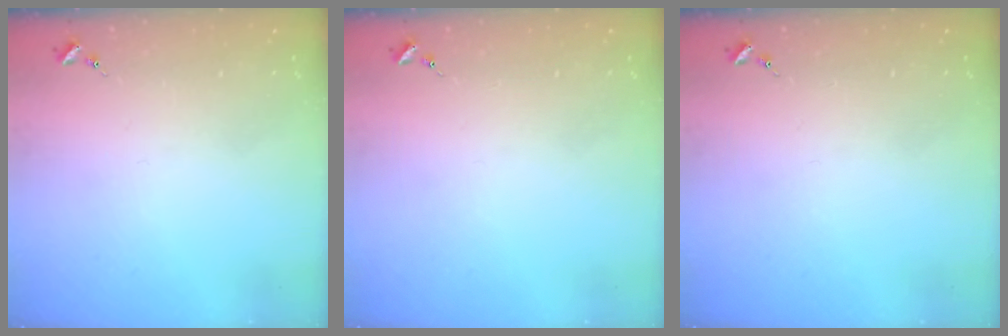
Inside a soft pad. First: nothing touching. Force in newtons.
{"total": 0.0}
{"total": 0.0}